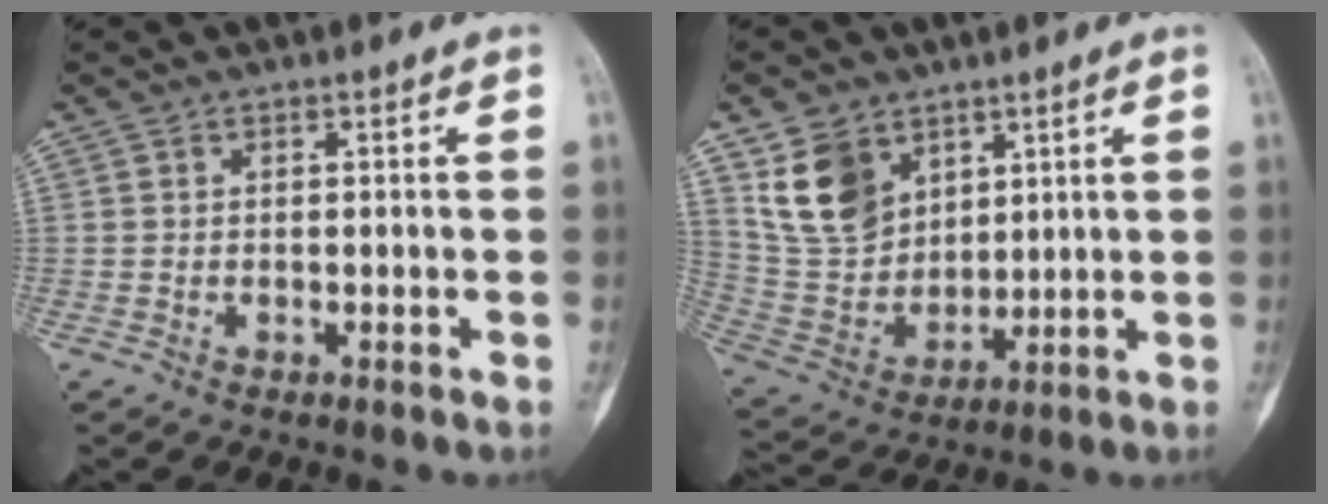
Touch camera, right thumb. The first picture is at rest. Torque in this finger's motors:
{"motor_torque": [-0.77, 1.04, 0.04, 0.21, 0.25]}